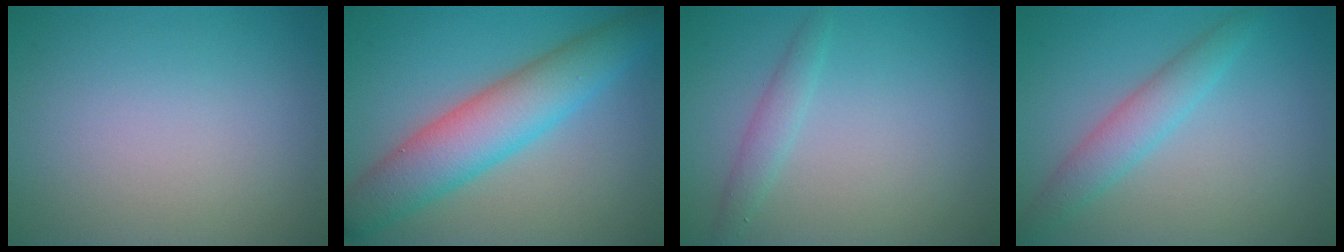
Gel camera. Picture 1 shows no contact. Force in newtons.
{"total": 7.4, "press": 7.4, "slide": 0.4}
{"total": 1.5, "press": 1.5, "slide": 0.0}
{"total": 3.0, "press": 3.0, "slide": 0.1}